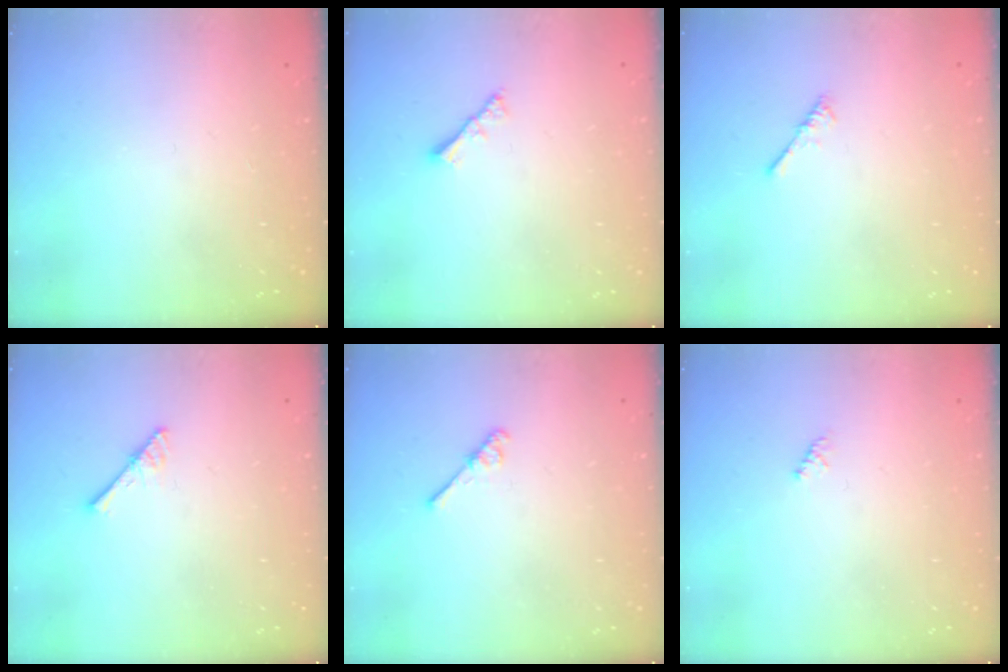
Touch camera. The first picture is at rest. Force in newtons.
{"total": 2.5, "press": 2.4, "slide": 0.5}
{"total": 0.0}
{"total": 4.2, "press": 4.2, "slide": 0.4}
{"total": 4.2, "press": 4.2, "slide": 0.6}
{"total": 1.5, "press": 1.4, "slide": 0.4}